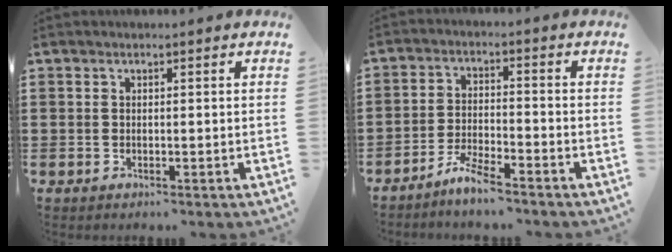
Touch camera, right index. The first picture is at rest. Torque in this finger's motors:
{"motor_torque": [-0.11, 0.44, 0.08, 0.02]}